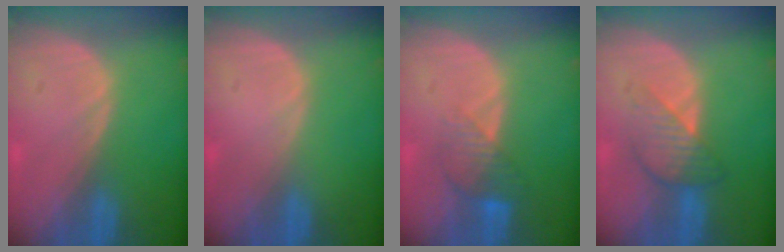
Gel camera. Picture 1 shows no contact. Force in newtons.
{"total": 0.0}
{"total": 4.4, "press": 3.8, "slide": 2.3}
{"total": 4.8, "press": 4.8, "slide": 0.3}